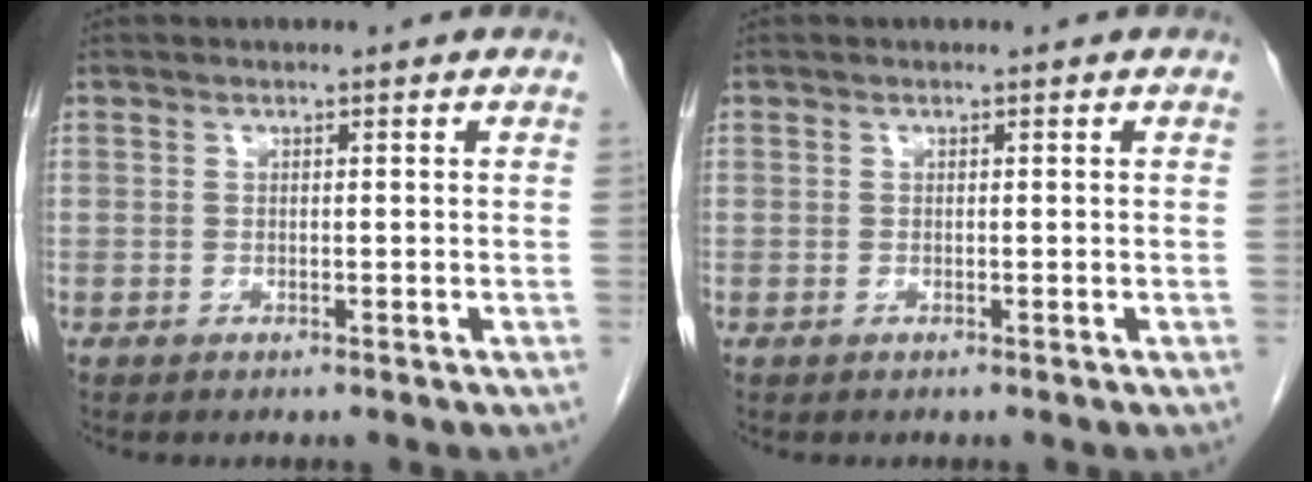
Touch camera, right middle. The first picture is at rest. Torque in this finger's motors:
{"motor_torque": [0.02, 0.15, -0.01, 0.00]}